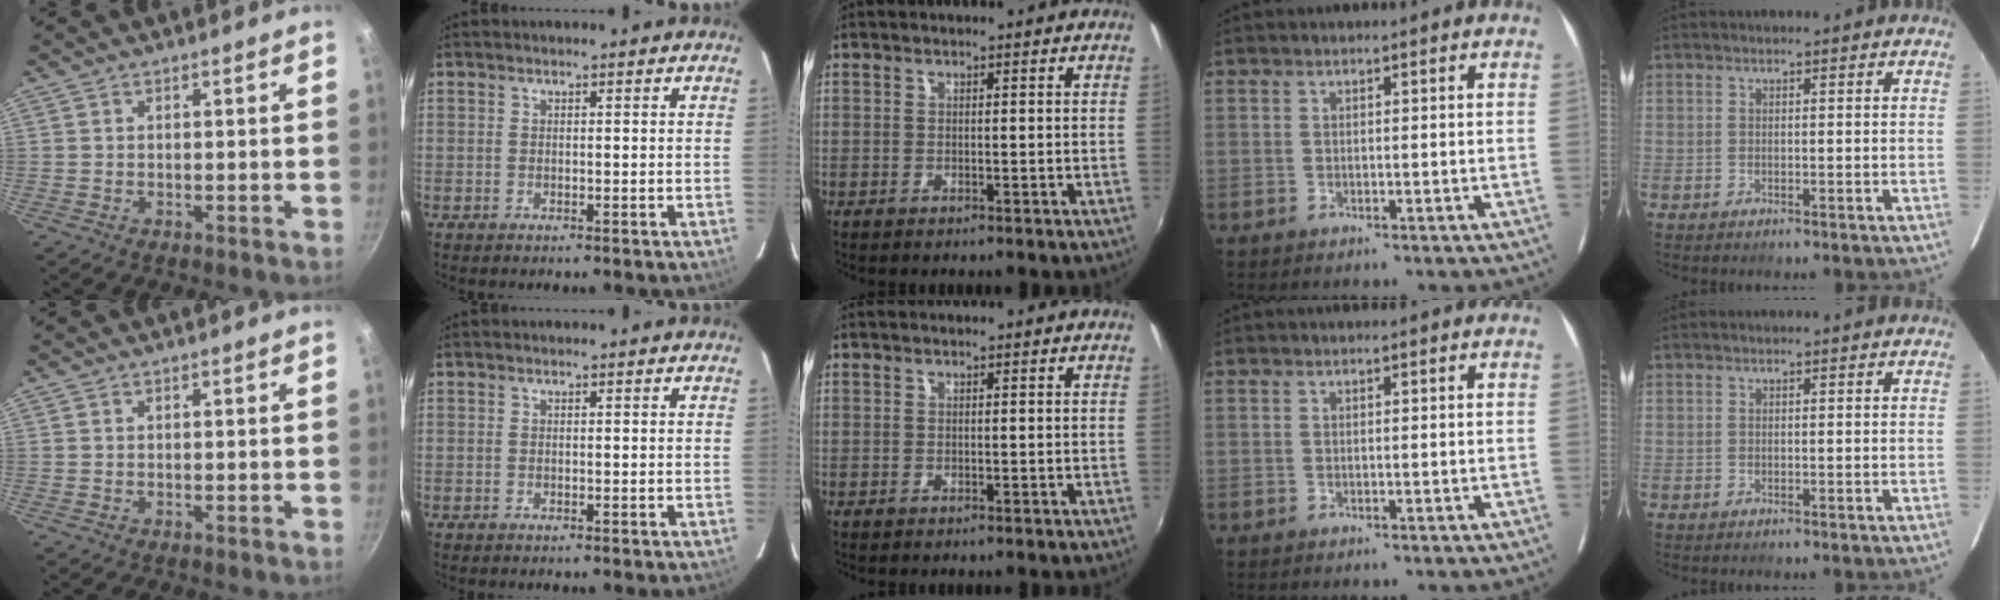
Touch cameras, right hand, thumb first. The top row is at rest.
{}